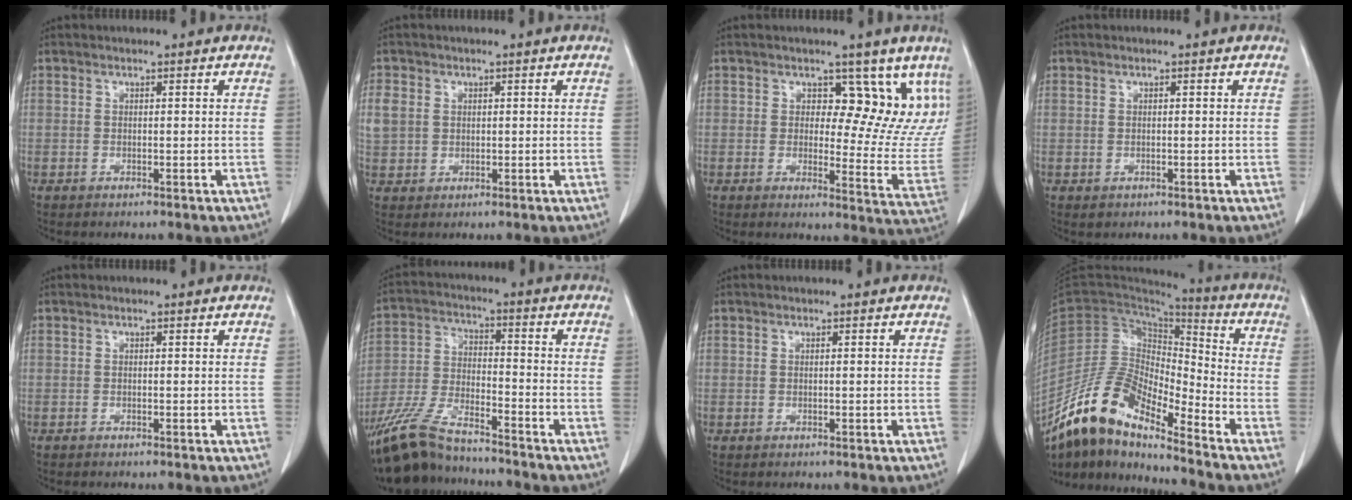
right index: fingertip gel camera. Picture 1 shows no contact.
{"total": 9.8, "force": [1.4, 8.6, 4.4], "torque": [-0.156, 0.025, 0.042]}
{"total": 15.3, "force": [7.6, 8.6, 10.0], "torque": [-0.123, 0.000, 0.097]}
{"total": 1.3, "force": [-0.2, 1.1, 0.6], "torque": [-0.013, 0.002, 0.004]}
{"total": 0.0}
{"total": 15.2, "force": [-12.9, 3.9, 7.0], "torque": [-0.152, -0.015, -0.240]}
{"total": 0.0}
{"total": 15.5, "force": [-12.4, 4.1, 8.4], "torque": [-0.168, 0.028, -0.235]}